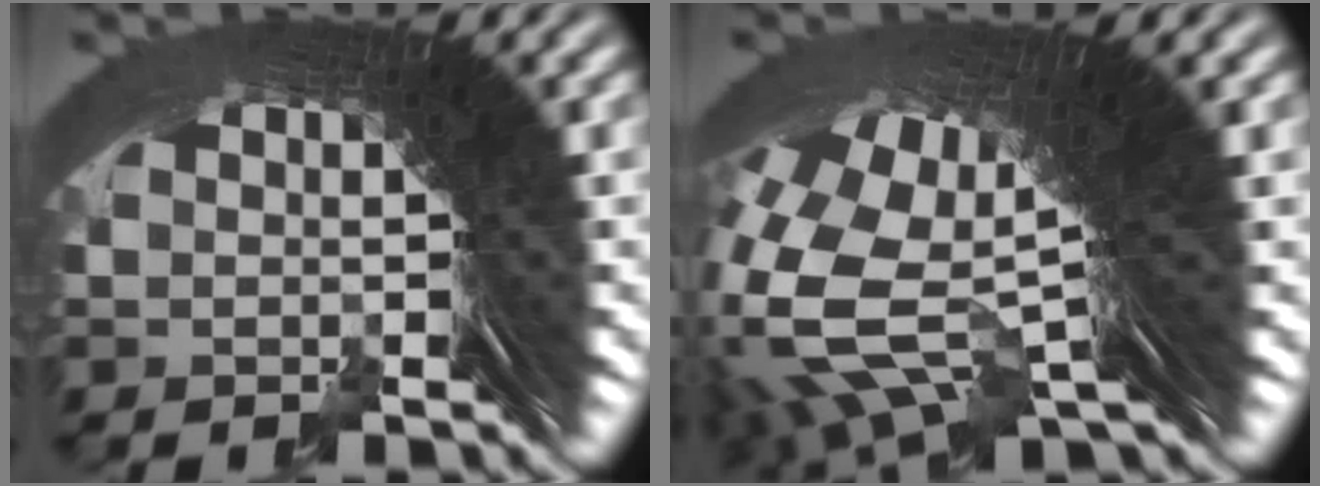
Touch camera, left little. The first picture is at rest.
{"total": 16.3, "force": [2.5, 10.3, 12.4], "torque": [-0.259, -0.025, 0.043]}